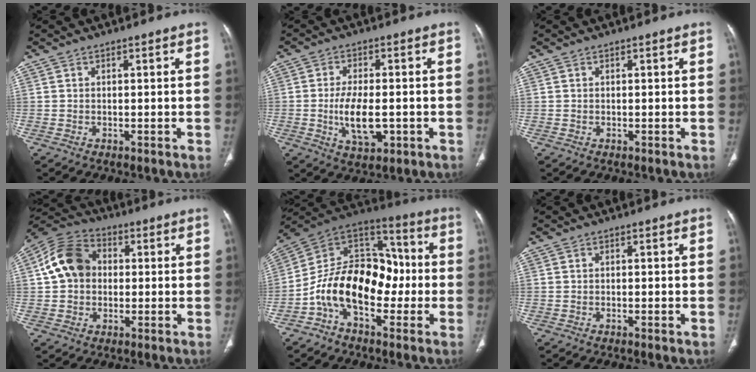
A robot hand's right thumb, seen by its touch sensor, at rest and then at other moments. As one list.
[{"total": 8.3, "force": [-1.6, 4.0, 7.1], "torque": [-0.126, -0.003, -0.022]}, {"total": 0.0}, {"total": 10.9, "force": [1.0, 8.6, 6.6], "torque": [-0.108, 0.024, 0.005]}, {"total": 17.7, "force": [-4.3, 11.2, 13.0], "torque": [-0.193, 0.067, -0.083]}, {"total": 0.7, "force": [-0.3, 0.0, 0.6], "torque": [-0.014, -0.002, -0.007]}]